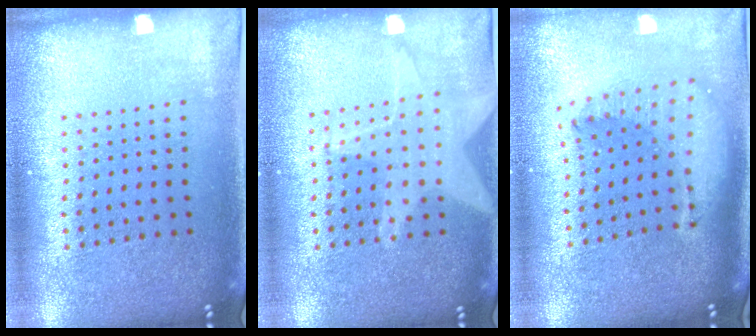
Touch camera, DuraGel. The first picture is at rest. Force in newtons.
{"total": 1.6, "press": 1.5, "slide": 0.6}
{"total": 1.8, "press": 1.5, "slide": 1.0}